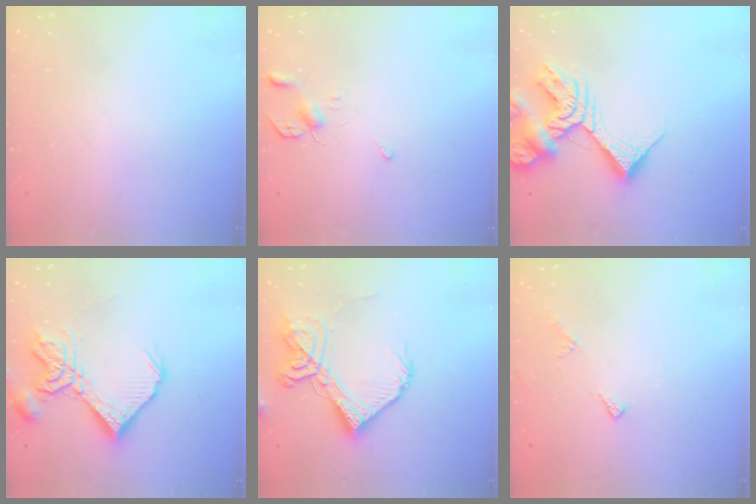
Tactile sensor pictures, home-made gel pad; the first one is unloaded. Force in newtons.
{"total": 3.9, "press": 3.8, "slide": 0.7}
{"total": 13.8, "press": 13.7, "slide": 1.8}
{"total": 20.3, "press": 20.2, "slide": 2.2}
{"total": 15.8, "press": 15.7, "slide": 1.9}
{"total": 6.5, "press": 6.5, "slide": 0.7}